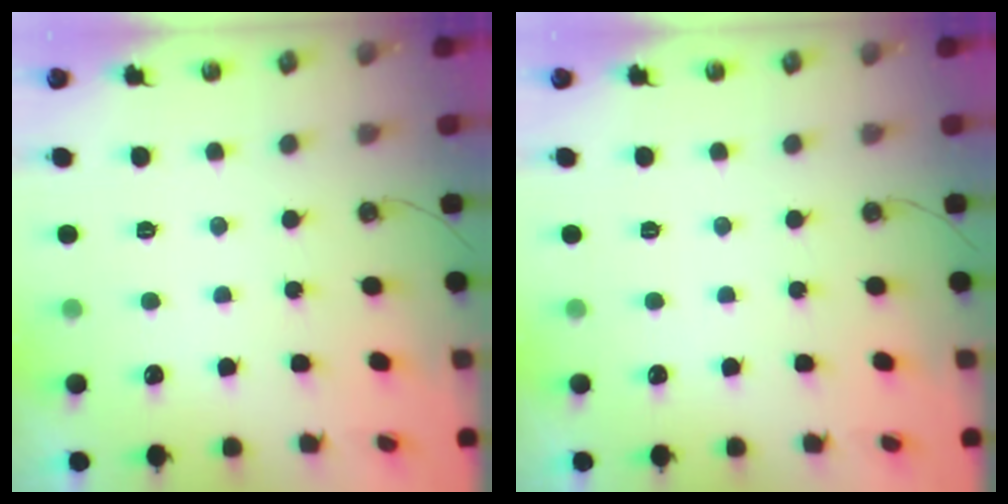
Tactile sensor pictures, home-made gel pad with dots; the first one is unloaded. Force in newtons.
{"total": 0.0}